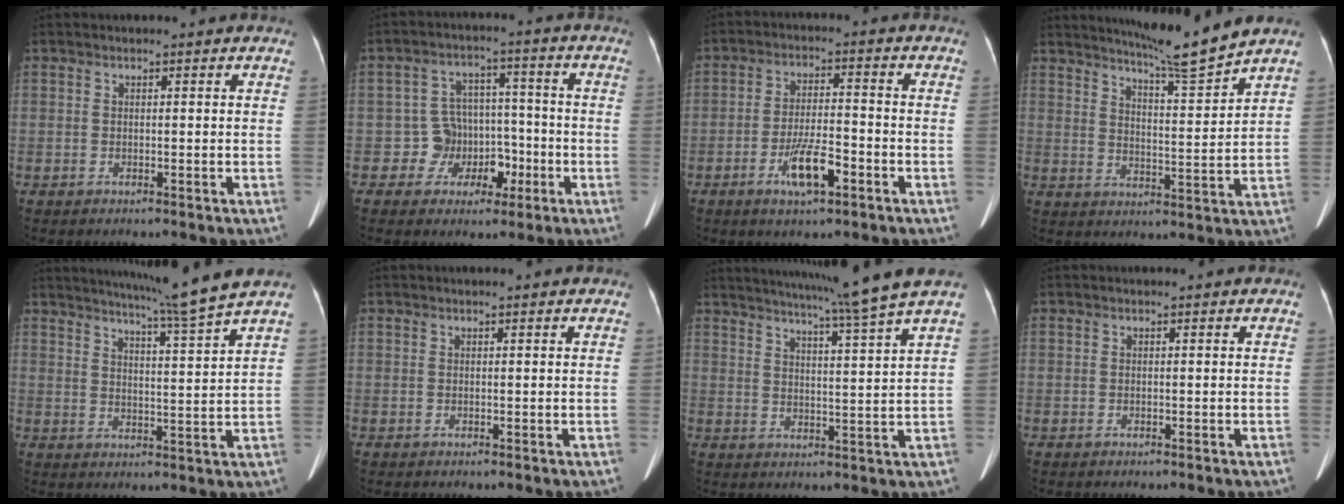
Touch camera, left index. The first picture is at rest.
{"total": 6.5, "force": [-2.3, 6.1, 0.9], "torque": [0.004, 0.027, -0.028]}
{"total": 6.9, "force": [-3.4, 1.7, 5.8], "torque": [-0.113, -0.002, -0.059]}
{"total": 9.1, "force": [8.3, -1.8, 3.3], "torque": [-0.059, -0.023, 0.133]}
{"total": 9.8, "force": [8.4, -2.7, 4.1], "torque": [-0.069, -0.027, 0.125]}
{"total": 0.5, "force": [0.4, 0.0, 0.3], "torque": [-0.003, 0.004, 0.008]}
{"total": 11.7, "force": [9.9, -3.0, 5.6], "torque": [-0.092, -0.029, 0.138]}
{"total": 0.0}